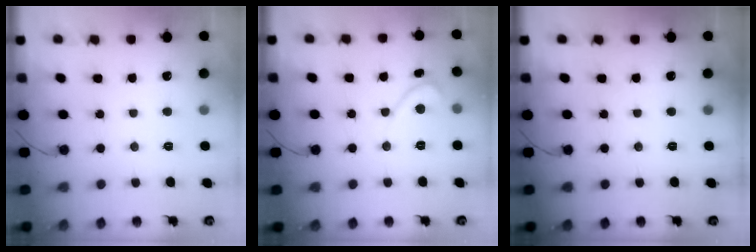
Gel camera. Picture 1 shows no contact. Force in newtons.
{"total": 2.3, "press": 2.3, "slide": 0.1}
{"total": 0.0}